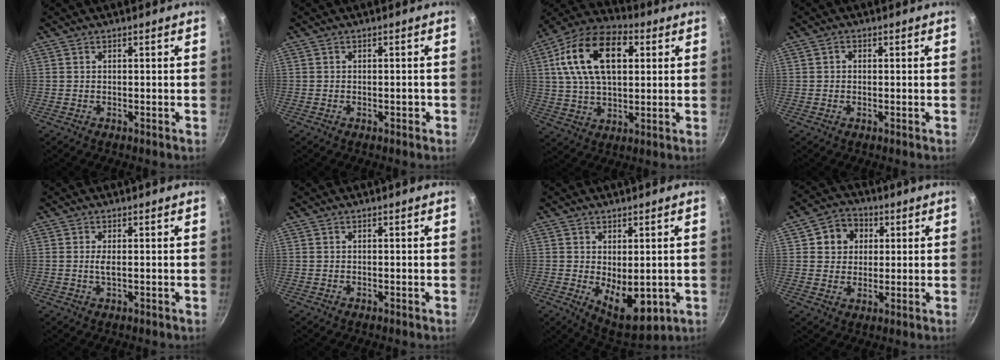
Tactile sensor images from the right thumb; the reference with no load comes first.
{"total": 1.1, "force": [-0.4, 0.6, 0.7], "torque": [0.000, 0.008, -0.007]}
{"total": 19.1, "force": [5.0, 11.3, 14.6], "torque": [-0.241, 0.011, 0.074]}
{"total": 1.1, "force": [0.1, 1.0, 0.5], "torque": [-0.008, 0.003, -0.001]}
{"total": 1.7, "force": [0.1, 0.5, 1.6], "torque": [-0.036, -0.002, 0.002]}
{"total": 0.0}
{"total": 9.4, "force": [-0.7, 5.2, 7.8], "torque": [-0.091, -0.023, 0.007]}
{"total": 8.0, "force": [2.4, 7.0, 3.1], "torque": [-0.011, 0.001, 0.031]}